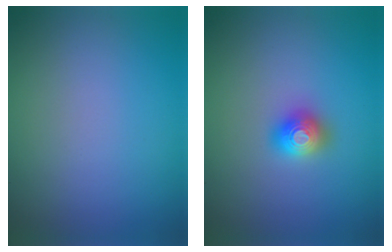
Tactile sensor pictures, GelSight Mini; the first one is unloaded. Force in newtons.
{"total": 2.0, "press": 2.0, "slide": 0.2}